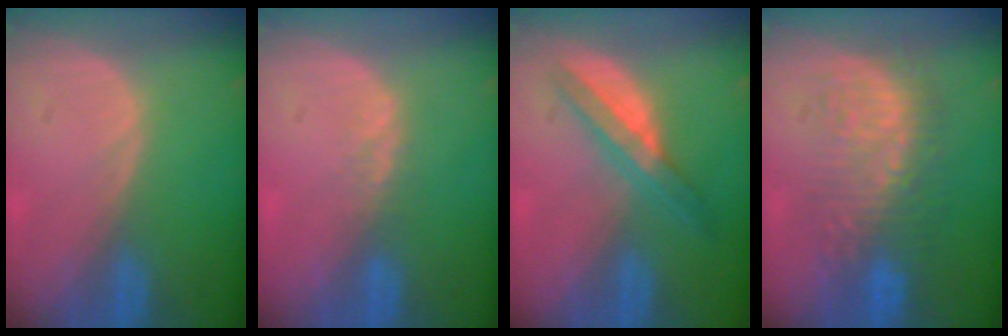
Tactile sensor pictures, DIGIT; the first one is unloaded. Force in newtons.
{"total": 1.7, "press": 1.4, "slide": 0.9}
{"total": 5.6, "press": 5.3, "slide": 2.0}
{"total": 8.7, "press": 8.6, "slide": 1.4}